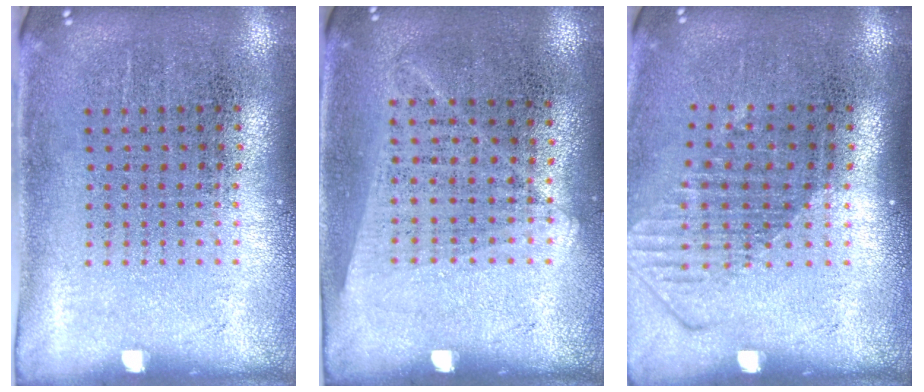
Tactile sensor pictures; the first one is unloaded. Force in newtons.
{"total": 1.2, "press": 1.1, "slide": 0.6}
{"total": 1.5, "press": 1.2, "slide": 1.0}